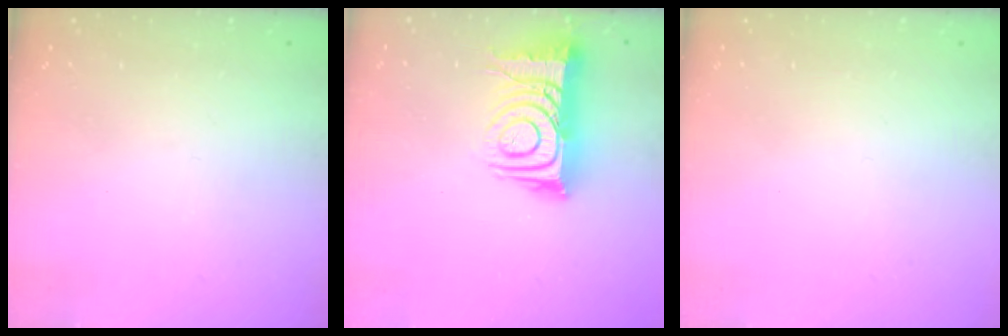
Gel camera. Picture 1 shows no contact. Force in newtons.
{"total": 14.0, "press": 14.0, "slide": 1.0}
{"total": 1.8, "press": 1.8, "slide": 0.2}